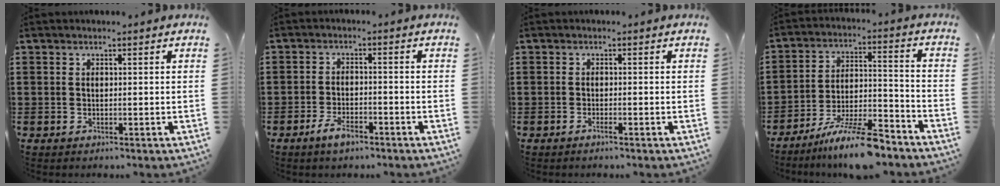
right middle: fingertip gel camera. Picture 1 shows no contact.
{"total": 3.9, "force": [-2.6, 1.3, 2.6], "torque": [-0.058, 0.000, -0.052]}
{"total": 1.0, "force": [-0.7, 0.0, 0.7], "torque": [-0.012, -0.003, -0.013]}
{"total": 10.6, "force": [-8.9, 1.0, 5.8], "torque": [-0.097, 0.015, -0.165]}